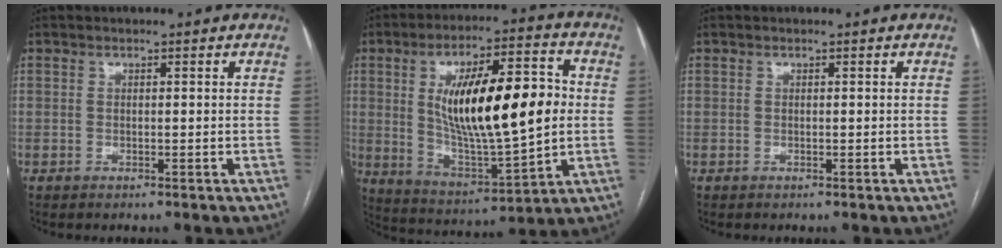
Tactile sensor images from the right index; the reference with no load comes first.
{"total": 20.5, "force": [2.1, 5.1, 19.8], "torque": [-0.344, 0.010, 0.042]}
{"total": 0.0}